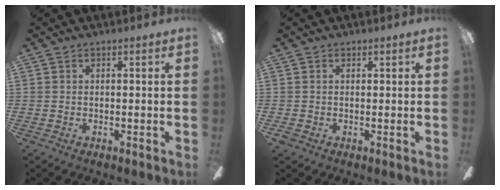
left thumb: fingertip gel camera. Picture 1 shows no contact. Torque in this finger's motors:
{"motor_torque": [-0.27, 0.21, 0.05, -0.18, 0.00]}